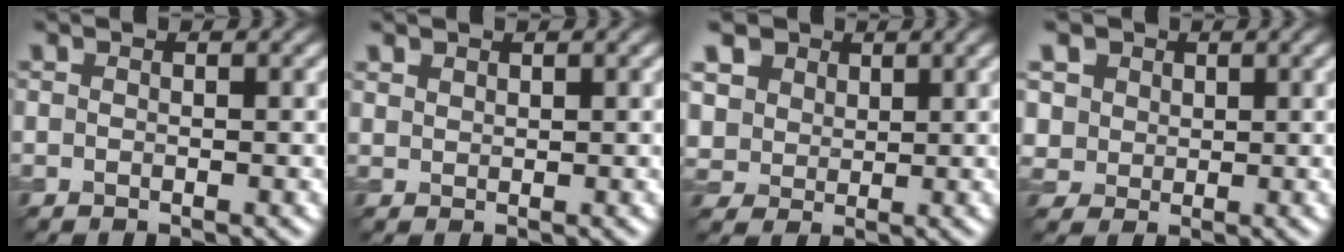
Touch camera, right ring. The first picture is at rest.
{"total": 1.0, "force": [0.9, 0.5, 0.2], "torque": [-0.006, -0.001, 0.021]}
{"total": 6.9, "force": [3.7, 5.2, 2.6], "torque": [-0.085, 0.006, 0.060]}
{"total": 6.5, "force": [3.2, 5.0, 2.6], "torque": [-0.074, 0.011, 0.045]}